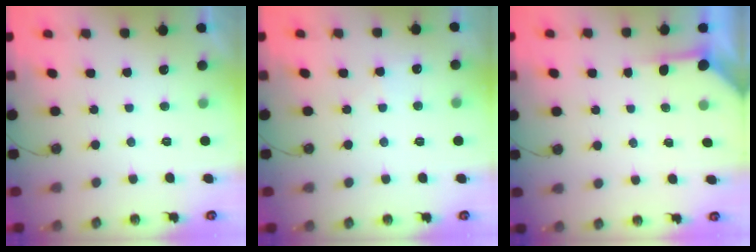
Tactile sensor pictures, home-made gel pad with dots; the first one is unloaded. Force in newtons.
{"total": 3.1, "press": 3.0, "slide": 0.5}
{"total": 3.7, "press": 3.7, "slide": 0.5}